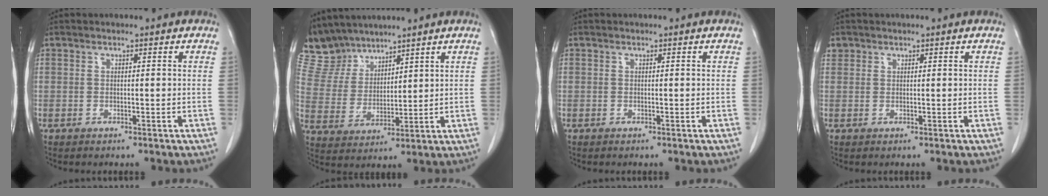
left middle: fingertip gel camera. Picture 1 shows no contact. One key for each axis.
{"total": 8.2, "fx": 7.6, "fy": 3.0, "fz": 0.7, "tx": -0.028, "ty": 0.014, "tz": 0.169}
{"total": 0.0}
{"total": 1.3, "fx": 0.8, "fy": 1.0, "fz": 0.1, "tx": 0.008, "ty": 0.010, "tz": 0.012}